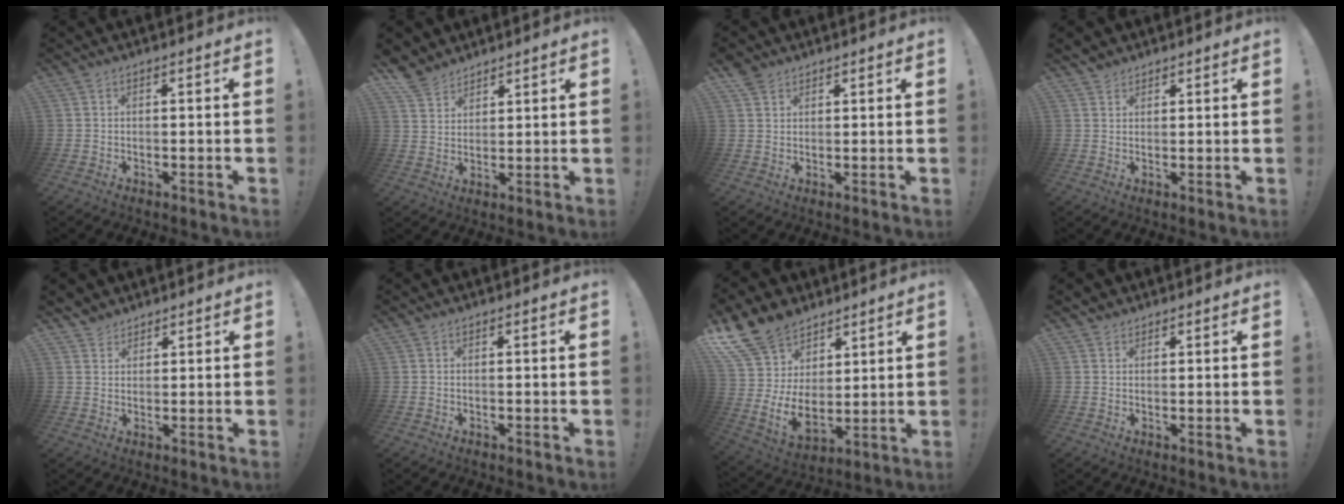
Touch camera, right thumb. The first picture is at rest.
{"total": 6.6, "force": [5.4, 3.6, 0.9], "torque": [-0.023, -0.039, 0.109]}
{"total": 3.2, "force": [2.4, 1.9, 0.7], "torque": [-0.010, -0.012, 0.046]}
{"total": 2.4, "force": [2.0, 1.4, 0.2], "torque": [0.001, -0.013, 0.037]}
{"total": 3.3, "force": [2.7, 1.9, 0.1], "torque": [-0.002, -0.015, 0.050]}
{"total": 0.0}
{"total": 16.0, "force": [7.4, 11.4, 8.5], "torque": [-0.177, -0.059, 0.148]}
{"total": 1.8, "force": [1.3, 1.2, 0.2], "torque": [-0.002, -0.005, 0.025]}